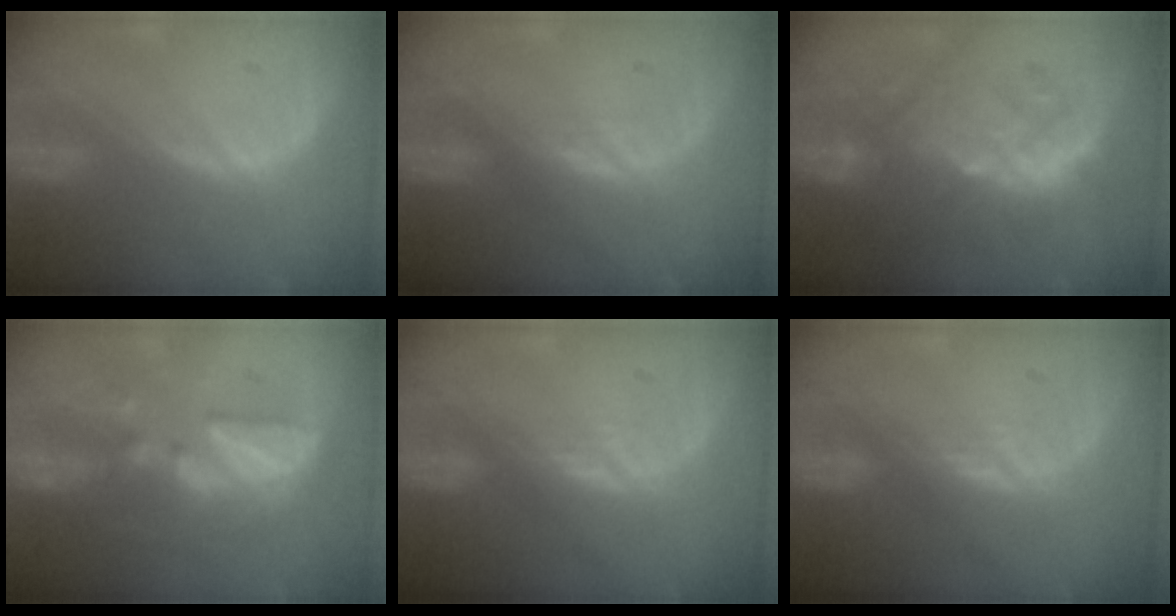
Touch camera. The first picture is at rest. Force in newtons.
{"total": 0.9, "press": 0.9, "slide": 0.4}
{"total": 9.1, "press": 9.0, "slide": 1.7}
{"total": 8.4, "press": 7.7, "slide": 3.4}
{"total": 2.0, "press": 1.5, "slide": 1.3}
{"total": 2.0, "press": 1.5, "slide": 1.3}